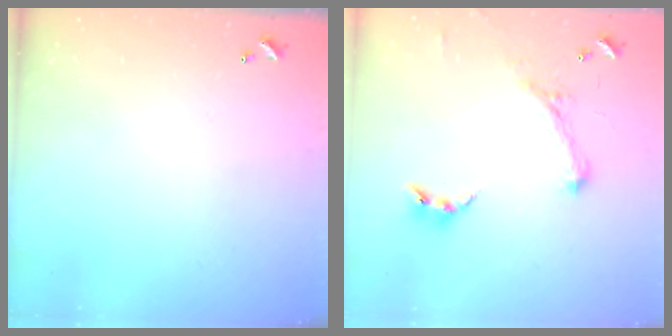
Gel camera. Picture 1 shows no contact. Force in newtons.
{"total": 0.9, "press": 0.9, "slide": 0.2}